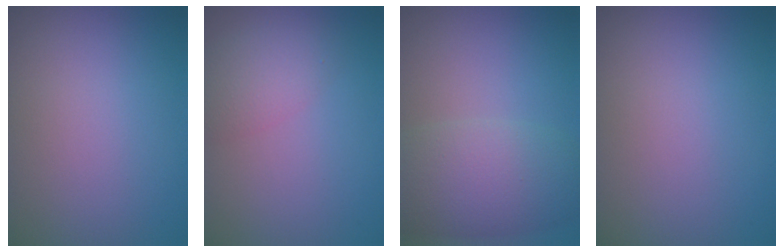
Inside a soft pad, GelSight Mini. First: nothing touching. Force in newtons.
{"total": 2.9, "press": 2.9, "slide": 0.1}
{"total": 5.6, "press": 5.6, "slide": 0.4}
{"total": 0.0}